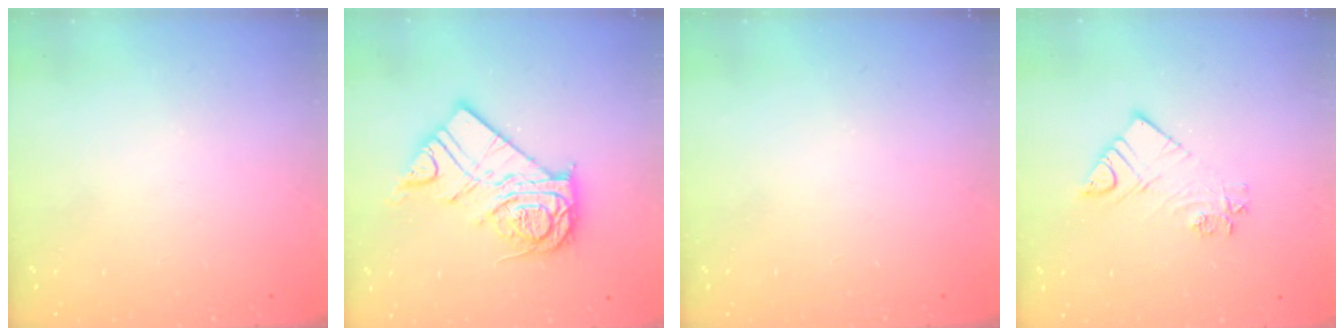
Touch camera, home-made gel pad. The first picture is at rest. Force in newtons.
{"total": 16.1, "press": 16.1, "slide": 1.4}
{"total": 0.0}
{"total": 9.3, "press": 9.3, "slide": 0.7}